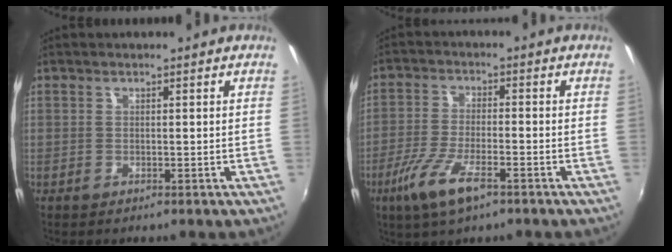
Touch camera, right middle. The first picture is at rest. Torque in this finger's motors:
{"motor_torque": [1.07, -1.02, 0.49, 0.18]}